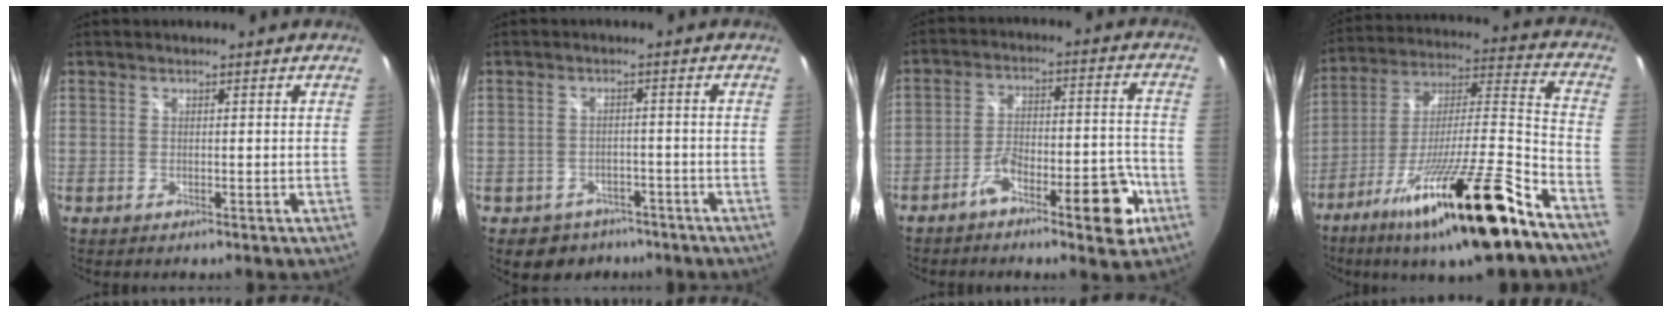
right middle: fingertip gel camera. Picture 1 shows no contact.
{"total": 7.0, "force": [-4.8, 4.9, 1.7], "torque": [-0.043, 0.014, -0.058]}
{"total": 11.1, "force": [-6.5, 3.2, 8.4], "torque": [-0.132, 0.016, -0.092]}
{"total": 24.3, "force": [-15.7, 1.2, 18.5], "torque": [-0.301, -0.034, -0.261]}